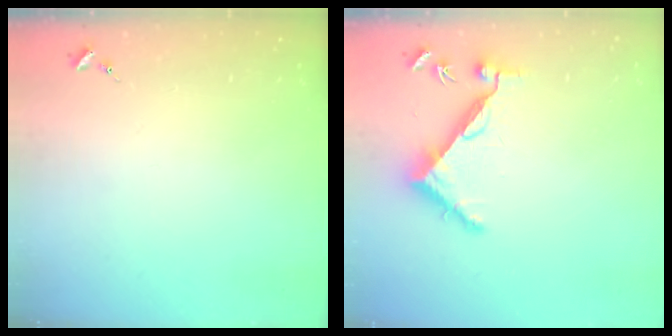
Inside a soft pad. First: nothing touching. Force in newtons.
{"total": 7.2, "press": 7.2, "slide": 0.3}